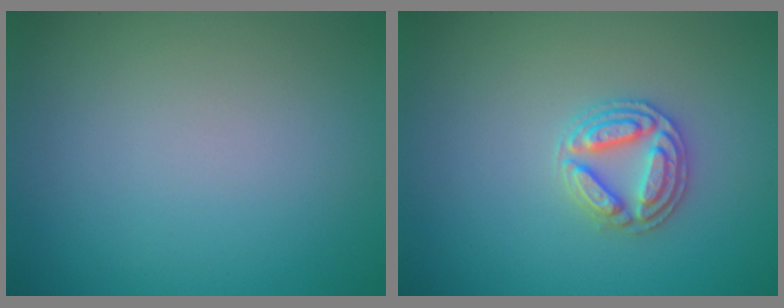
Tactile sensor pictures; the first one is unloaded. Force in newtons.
{"total": 2.9, "press": 2.9, "slide": 0.2}